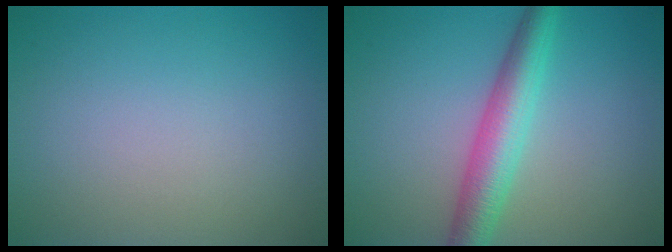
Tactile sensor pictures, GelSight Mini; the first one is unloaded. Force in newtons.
{"total": 4.9, "press": 4.9, "slide": 0.1}